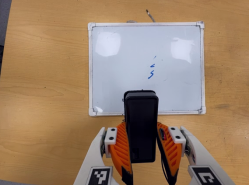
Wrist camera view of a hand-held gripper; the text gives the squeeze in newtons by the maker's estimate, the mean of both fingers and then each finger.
{"total": 5.3, "left": 4.7, "right": 5.9}